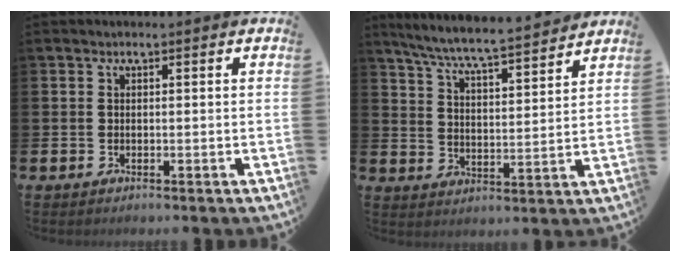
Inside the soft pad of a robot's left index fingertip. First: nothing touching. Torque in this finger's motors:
{"motor_torque": [0.74, -1.05, 0.55, 0.21]}